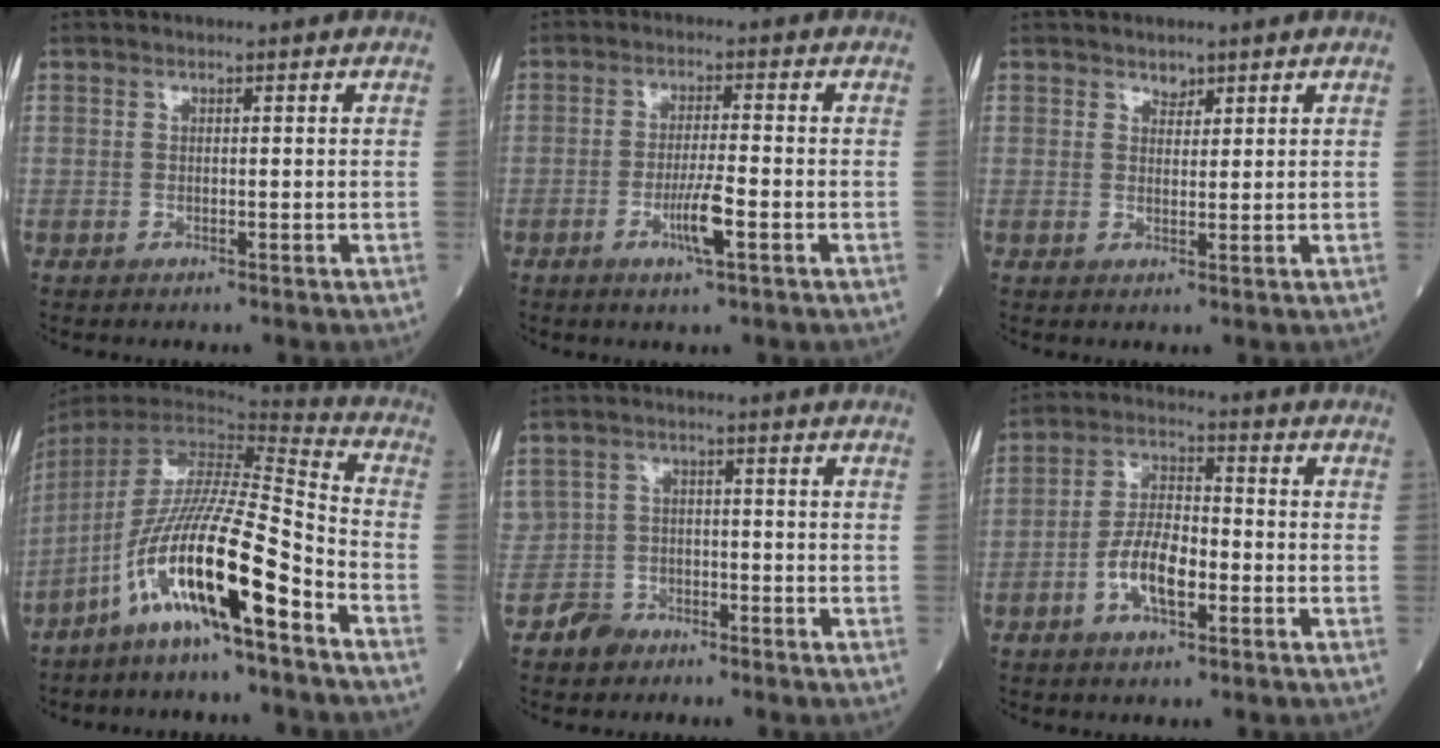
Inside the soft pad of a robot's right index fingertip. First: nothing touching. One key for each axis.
{"total": 5.0, "fx": -2.1, "fy": 0.1, "fz": 4.5, "tx": -0.085, "ty": -0.006, "tz": -0.040}
{"total": 1.5, "fx": 1.2, "fy": 0.8, "fz": 0.4, "tx": -0.004, "ty": -0.004, "tz": 0.018}
{"total": 17.5, "fx": -9.7, "fy": 0.9, "fz": 14.6, "tx": -0.301, "ty": -0.017, "tz": -0.188}
{"total": 4.0, "fx": -2.7, "fy": 2.9, "fz": 0.1, "tx": 0.003, "ty": 0.012, "tz": -0.051}
{"total": 7.8, "fx": -2.8, "fy": 2.9, "fz": 6.6, "tx": -0.134, "ty": 0.009, "tz": -0.056}